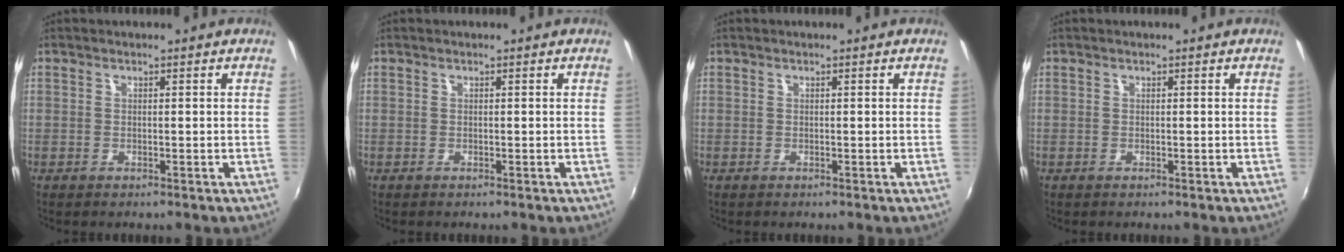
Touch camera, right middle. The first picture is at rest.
{"total": 0.0}
{"total": 0.0}
{"total": 0.0}